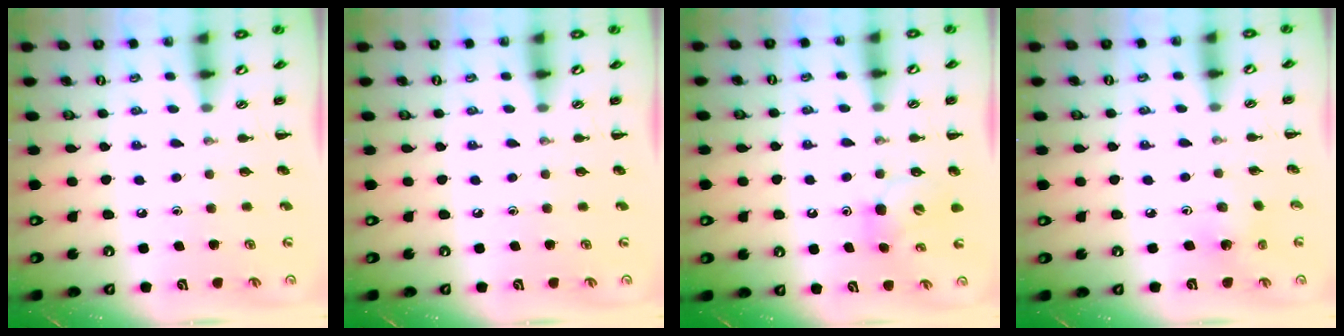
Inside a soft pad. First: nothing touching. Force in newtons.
{"total": 0.0}
{"total": 5.4, "press": 5.3, "slide": 0.6}
{"total": 2.9, "press": 2.7, "slide": 0.9}